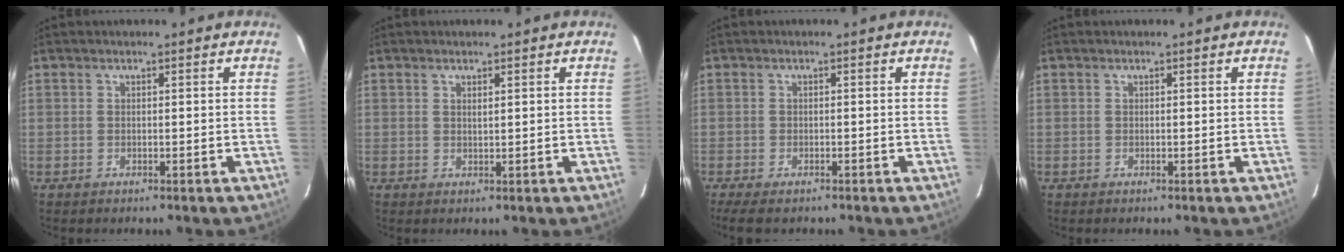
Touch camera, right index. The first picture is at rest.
{"total": 0.9, "force": [0.5, 0.2, 0.7], "torque": [-0.013, 0.002, 0.010]}
{"total": 5.2, "force": [-3.9, 1.8, 2.9], "torque": [-0.069, -0.022, -0.069]}
{"total": 0.0}